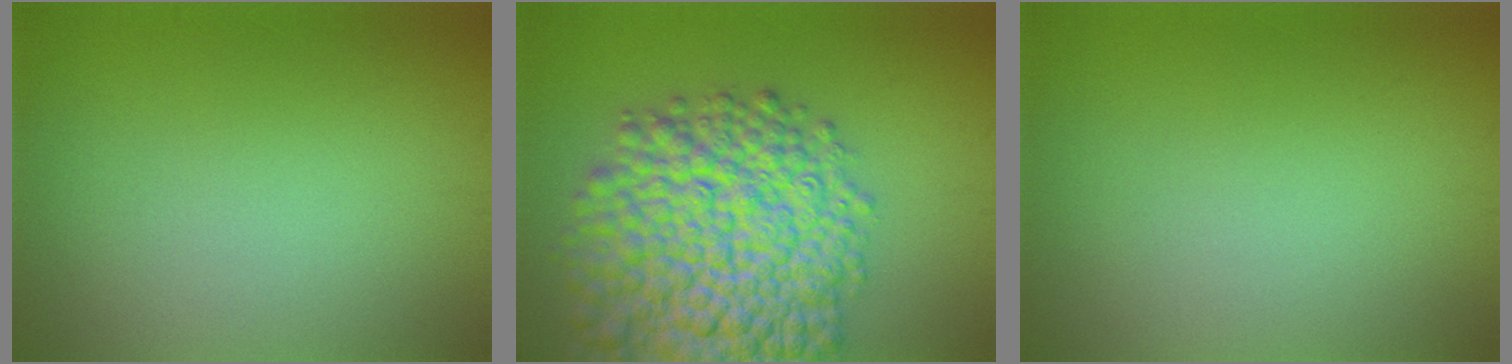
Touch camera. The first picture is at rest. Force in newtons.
{"total": 13.2, "press": 13.1, "slide": 0.6}
{"total": 0.0}